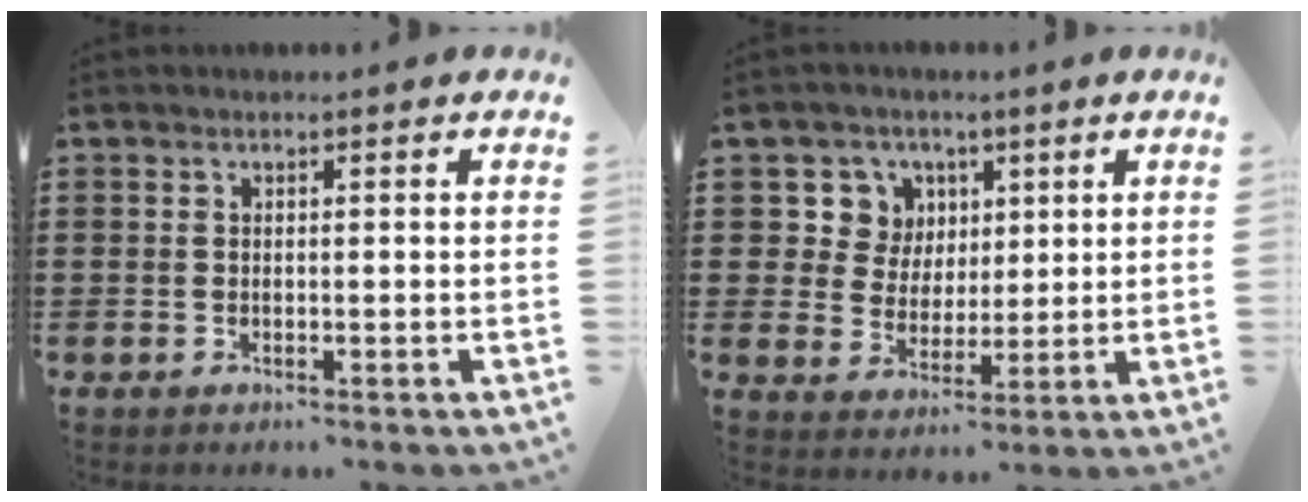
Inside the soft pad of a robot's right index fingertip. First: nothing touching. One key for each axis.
{"total": 6.7, "fx": 2.6, "fy": 6.1, "fz": 0.9, "tx": -0.046, "ty": 0.008, "tz": 0.047}